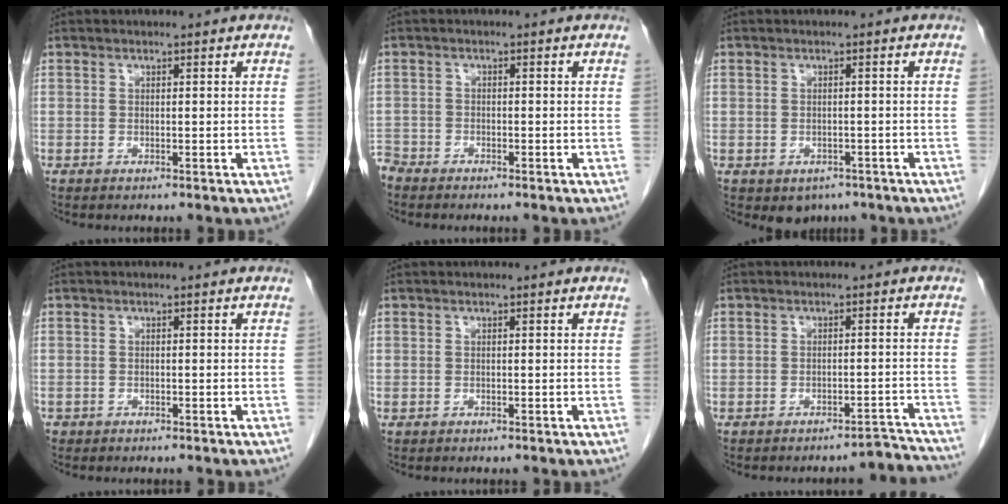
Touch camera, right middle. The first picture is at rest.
{"total": 2.9, "force": [-2.8, 0.8, 0.1], "torque": [-0.001, -0.007, -0.054]}
{"total": 3.1, "force": [-1.9, 2.1, 1.1], "torque": [-0.010, 0.003, -0.016]}
{"total": 0.7, "force": [-0.5, 0.5, 0.1], "torque": [-0.009, 0.002, -0.008]}
{"total": 0.0}
{"total": 4.2, "force": [-4.1, -0.5, -1.0], "torque": [0.035, 0.024, -0.043]}